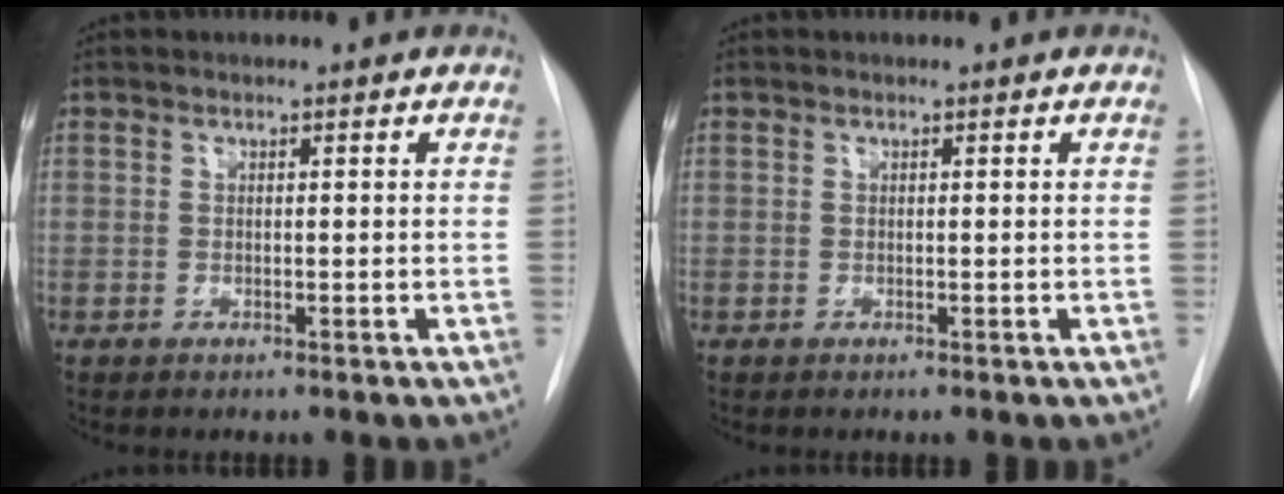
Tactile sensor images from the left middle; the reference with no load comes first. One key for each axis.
{"total": 0.0}